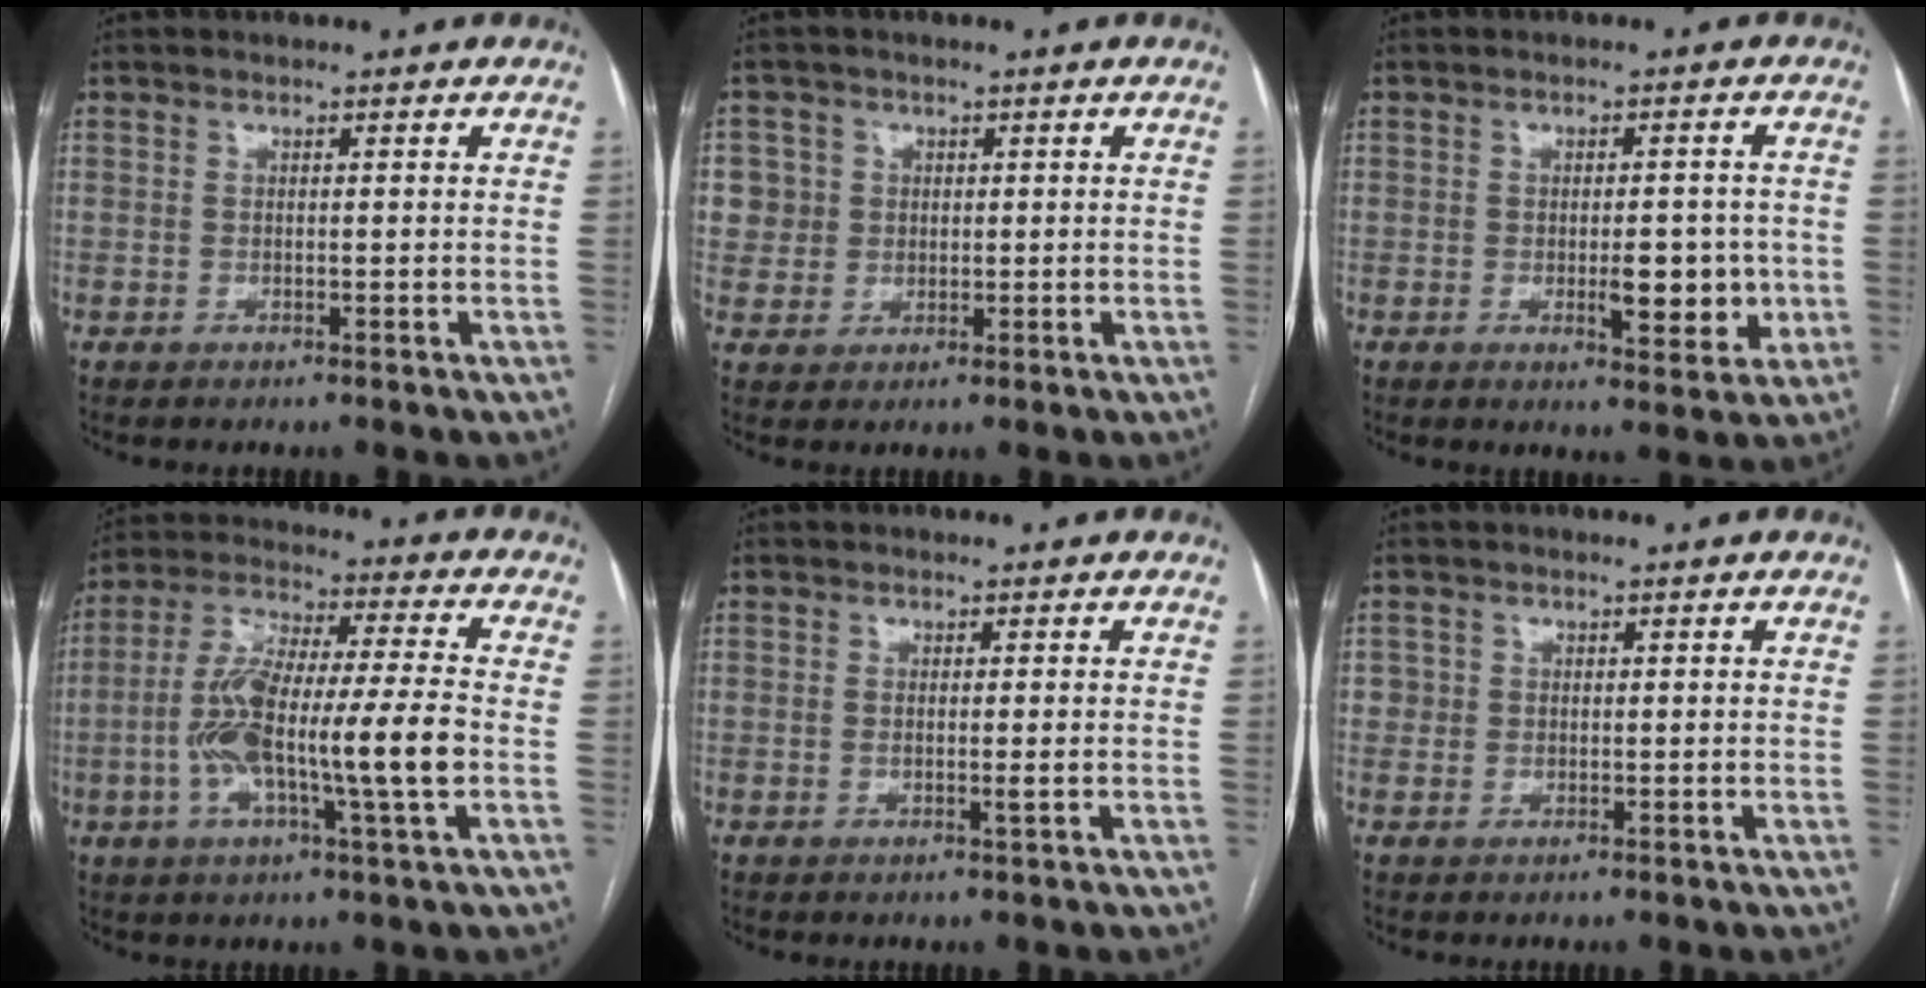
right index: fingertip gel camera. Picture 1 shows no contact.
{"total": 5.8, "force": [1.3, 5.7, 0.2], "torque": [0.004, 0.016, 0.029]}
{"total": 6.5, "force": [-1.2, 2.5, 5.8], "torque": [-0.075, -0.004, -0.010]}
{"total": 15.6, "force": [-3.0, 1.1, 15.2], "torque": [-0.294, 0.008, -0.057]}
{"total": 1.3, "force": [-0.2, -0.2, 1.3], "torque": [-0.025, -0.005, -0.004]}
{"total": 1.5, "force": [0.2, 1.5, 0.1], "torque": [0.010, 0.004, -0.001]}